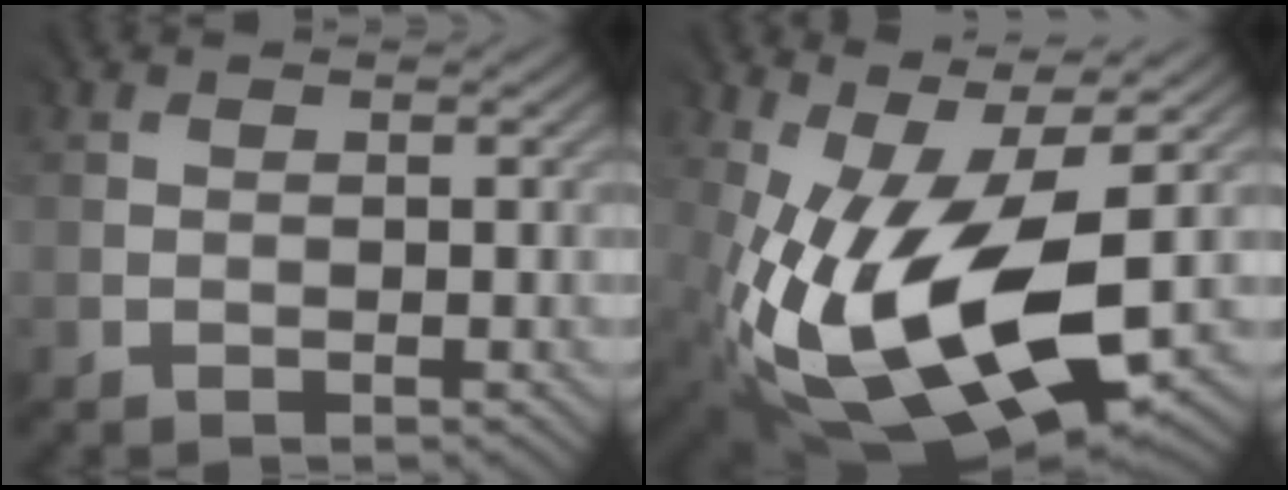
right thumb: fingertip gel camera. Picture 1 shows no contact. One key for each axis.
{"total": 17.9, "fx": -3.6, "fy": 7.6, "fz": 15.8, "tx": -0.309, "ty": -0.029, "tz": -0.050}